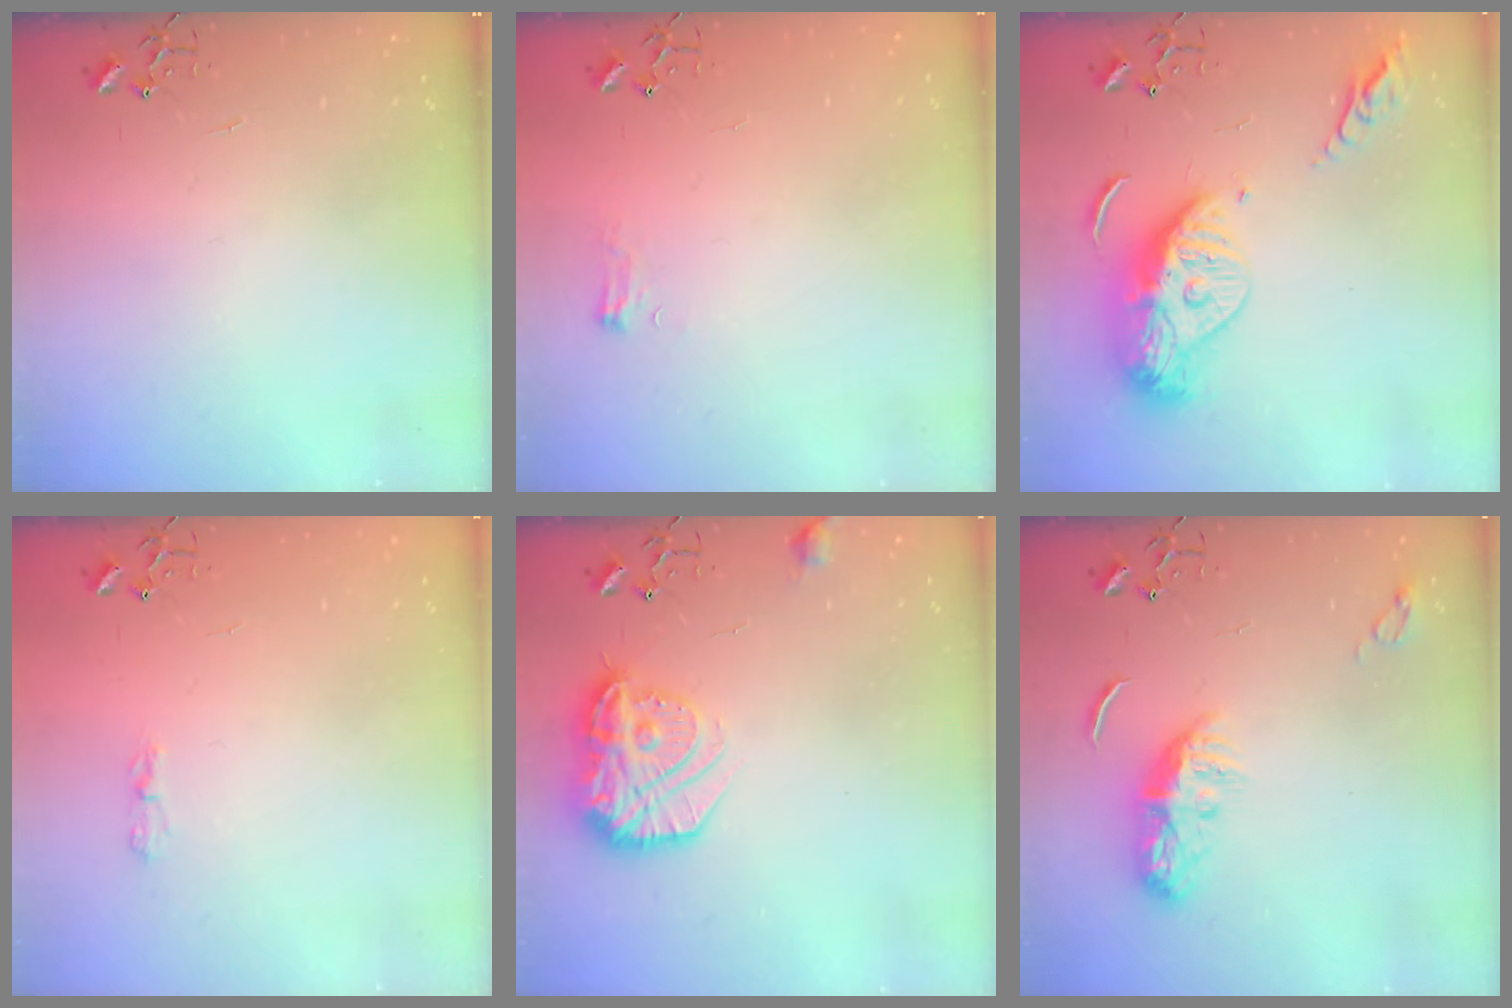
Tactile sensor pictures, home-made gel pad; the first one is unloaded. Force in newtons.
{"total": 5.5, "press": 5.5, "slide": 0.7}
{"total": 16.9, "press": 16.8, "slide": 1.6}
{"total": 3.1, "press": 3.1, "slide": 0.6}
{"total": 17.2, "press": 17.2, "slide": 1.1}
{"total": 9.1, "press": 9.1, "slide": 0.2}